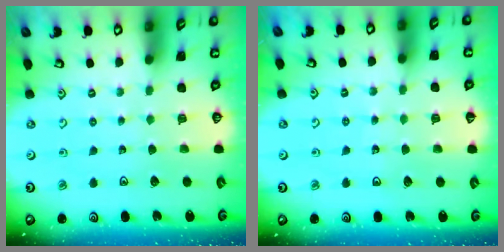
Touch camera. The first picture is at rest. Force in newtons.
{"total": 2.9, "press": 2.8, "slide": 0.3}